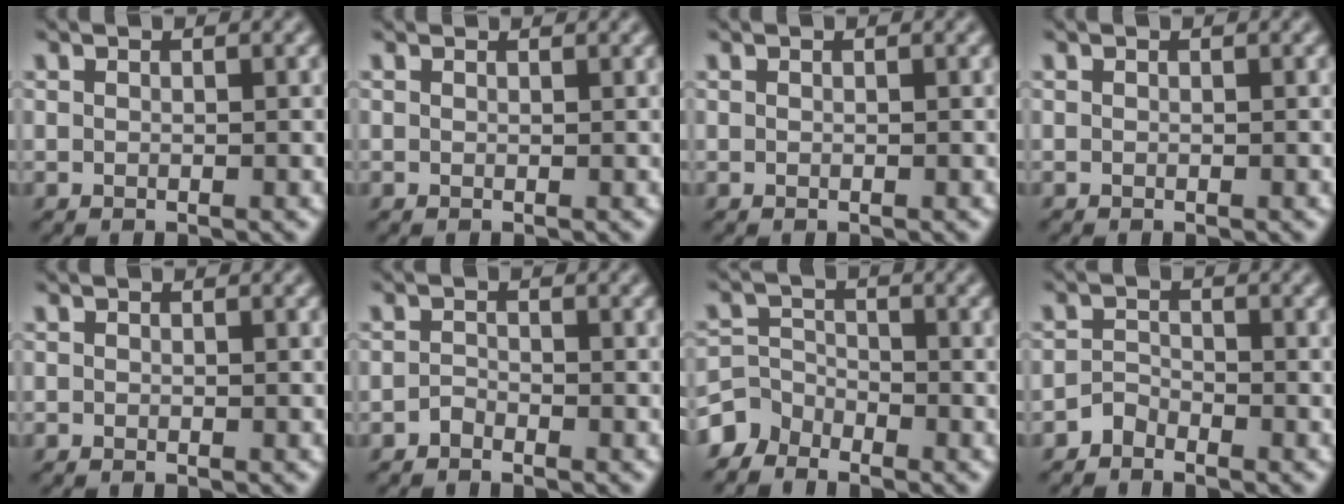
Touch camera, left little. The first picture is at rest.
{"total": 0.5, "force": [0.4, 0.3, 0.0], "torque": [-0.001, 0.002, 0.006]}
{"total": 0.0}
{"total": 0.0}
{"total": 0.0}
{"total": 1.0, "force": [-0.9, 0.4, 0.2], "torque": [-0.005, 0.004, -0.019]}
{"total": 3.2, "force": [-2.7, 1.6, 0.2], "torque": [0.001, 0.004, -0.062]}
{"total": 1.5, "force": [-1.4, 0.6, 0.1], "torque": [-0.002, 0.010, -0.029]}